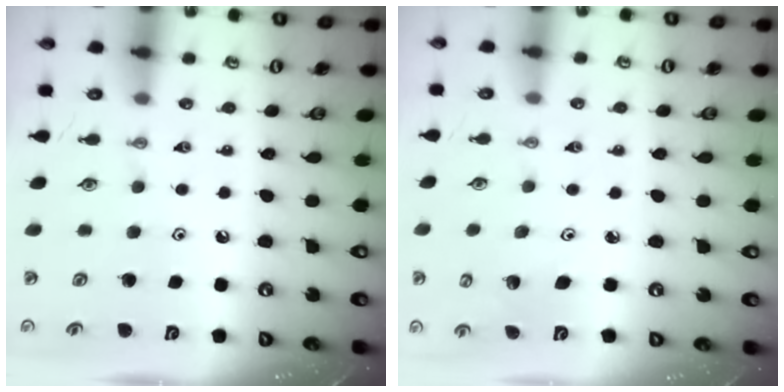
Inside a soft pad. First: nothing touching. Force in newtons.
{"total": 2.8, "press": 2.8, "slide": 0.3}